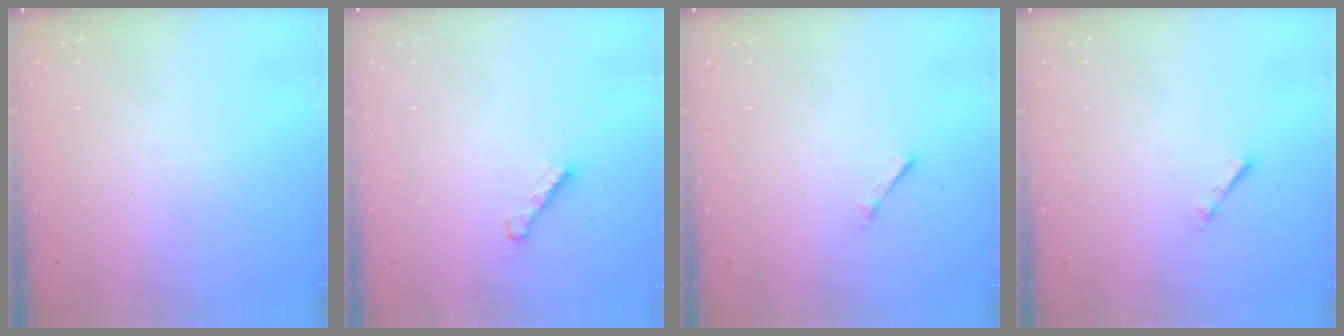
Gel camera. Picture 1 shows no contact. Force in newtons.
{"total": 4.0, "press": 4.0, "slide": 0.2}
{"total": 1.7, "press": 1.7, "slide": 0.2}
{"total": 2.7, "press": 2.7, "slide": 0.4}